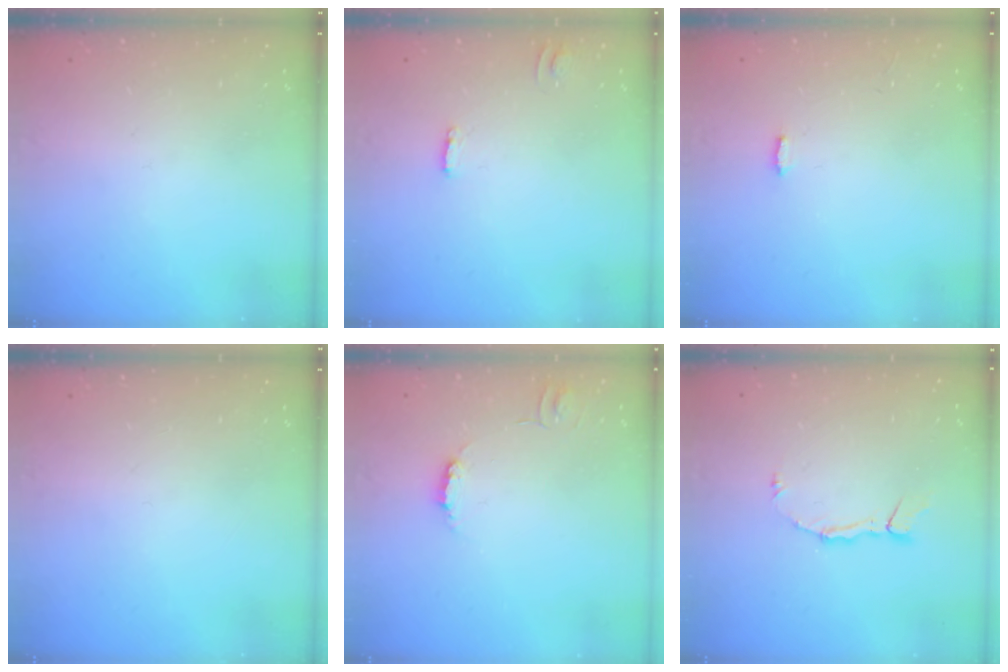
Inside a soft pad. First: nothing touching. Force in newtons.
{"total": 2.0, "press": 2.0, "slide": 0.1}
{"total": 4.7, "press": 4.7, "slide": 0.4}
{"total": 0.0}
{"total": 4.2, "press": 4.2, "slide": 0.5}
{"total": 3.7, "press": 3.7, "slide": 0.2}